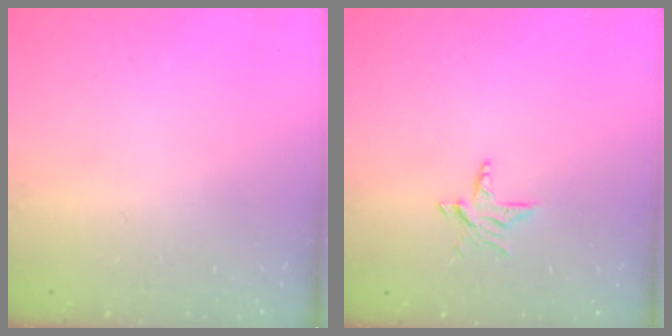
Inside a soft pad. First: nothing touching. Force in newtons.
{"total": 5.3, "press": 5.2, "slide": 0.4}